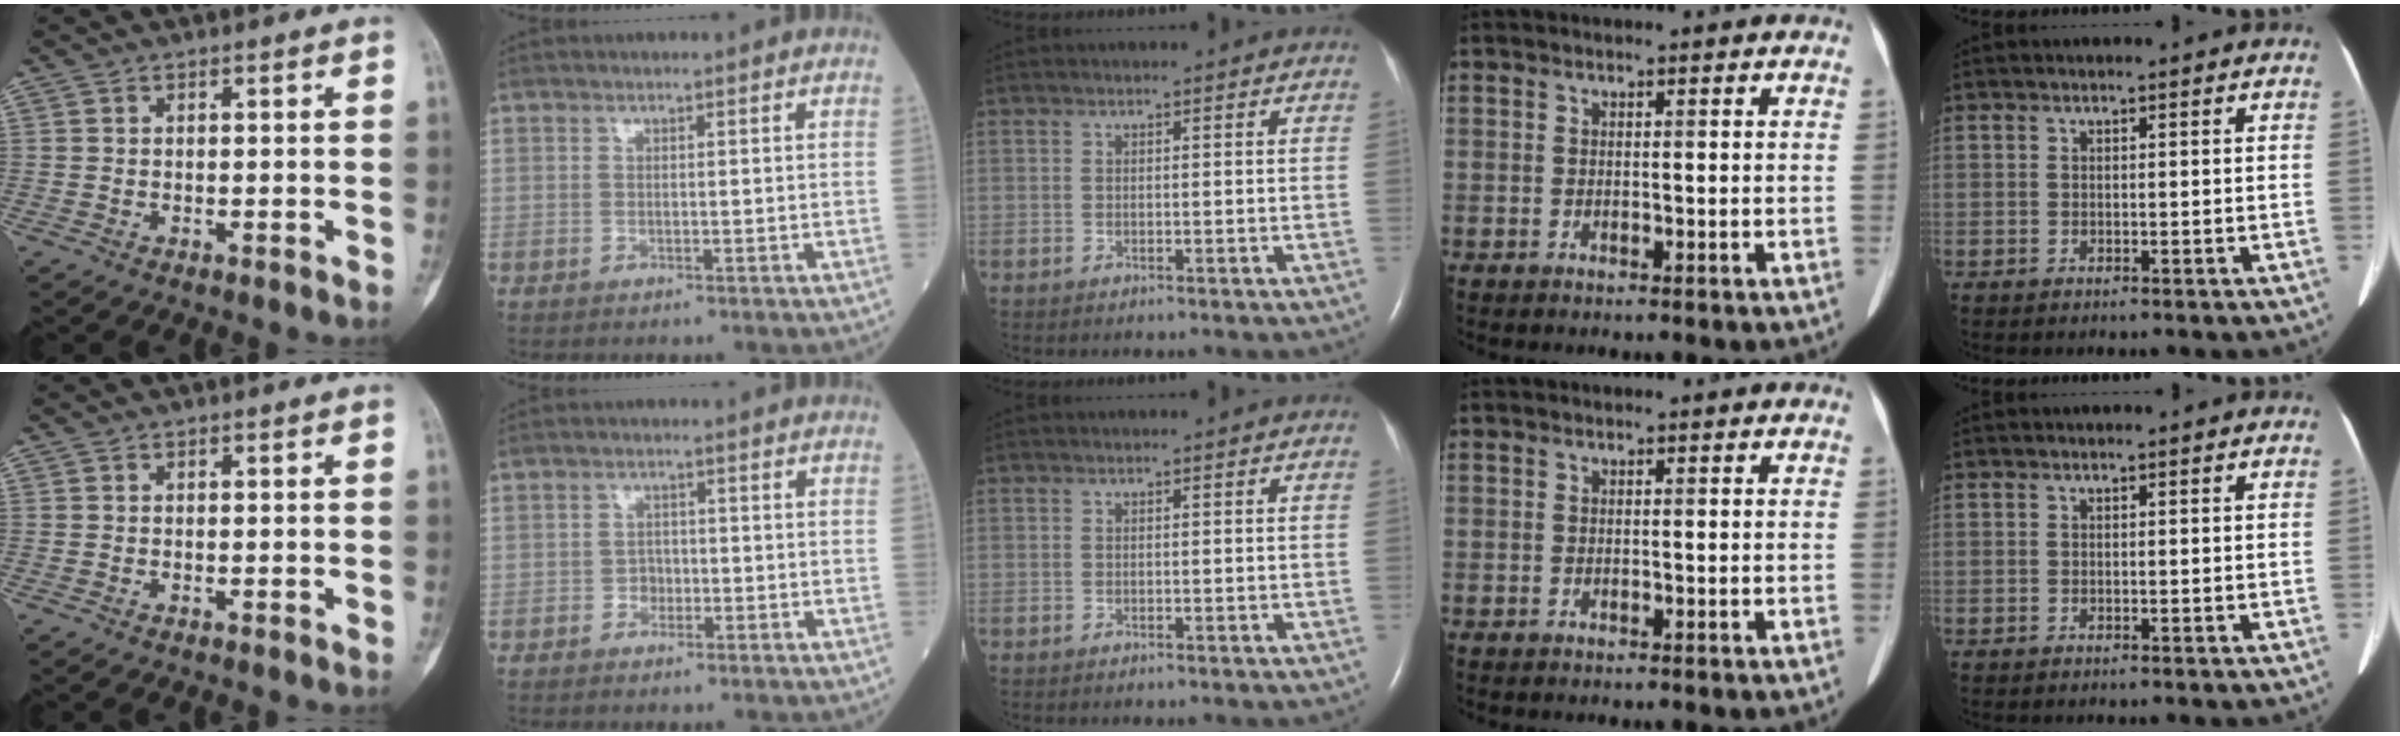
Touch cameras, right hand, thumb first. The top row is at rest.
{"index": {"total": 1.7, "force": [-0.8, 1.3, 0.6], "torque": [-0.003, 0.008, -0.015]}}